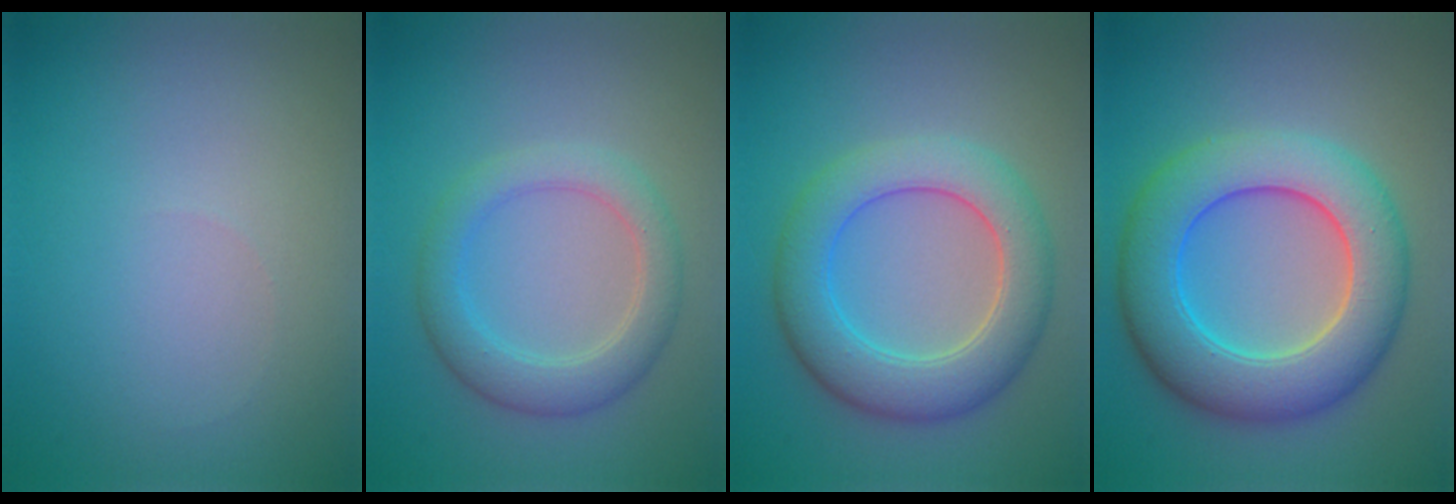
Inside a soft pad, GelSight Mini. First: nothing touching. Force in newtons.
{"total": 3.8, "press": 3.8, "slide": 0.2}
{"total": 6.5, "press": 6.5, "slide": 0.4}
{"total": 9.2, "press": 9.2, "slide": 0.3}